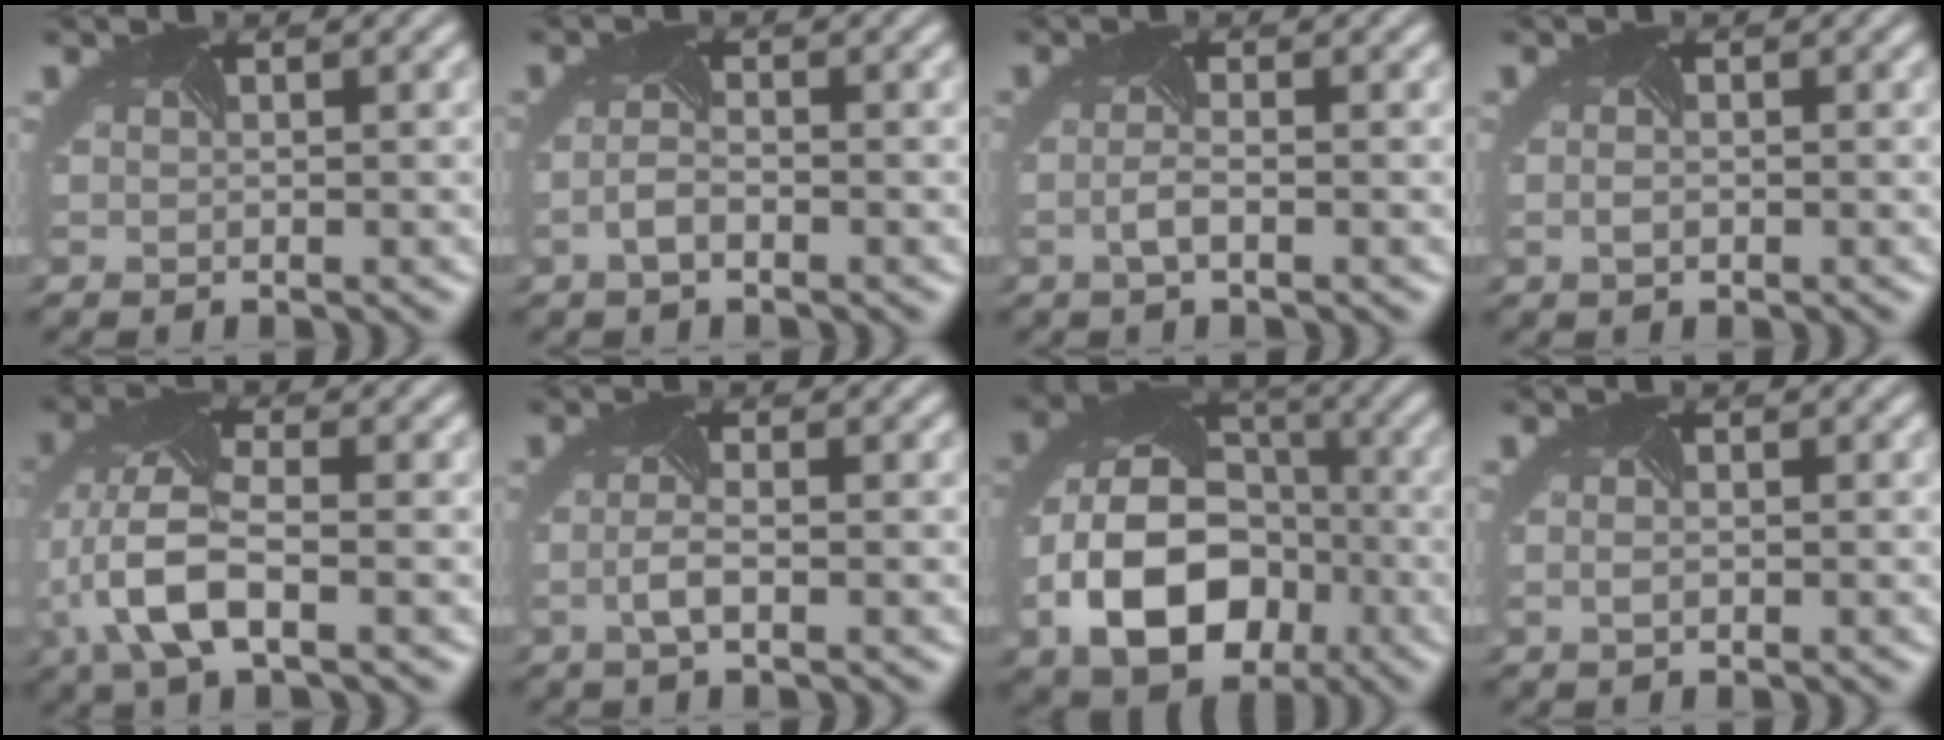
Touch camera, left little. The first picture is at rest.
{"total": 1.7, "force": [-1.2, 0.5, 1.1], "torque": [-0.032, -0.003, -0.024]}
{"total": 1.5, "force": [-0.7, 0.2, 1.3], "torque": [-0.034, -0.004, -0.016]}
{"total": 0.8, "force": [-0.5, 0.4, 0.5], "torque": [-0.014, -0.005, -0.006]}
{"total": 7.3, "force": [-2.1, 3.4, 6.2], "torque": [-0.150, -0.001, -0.047]}
{"total": 1.8, "force": [-0.7, 0.3, 1.7], "torque": [-0.043, -0.004, -0.015]}
{"total": 11.2, "force": [-3.3, 8.0, 7.2], "torque": [-0.148, -0.027, -0.054]}
{"total": 0.9, "force": [-0.3, 0.6, 0.6], "torque": [-0.020, -0.004, 0.000]}